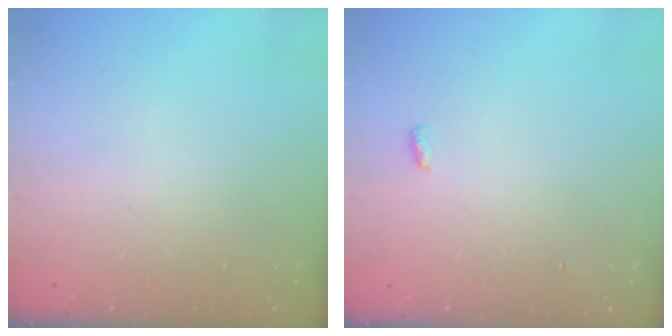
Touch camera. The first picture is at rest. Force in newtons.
{"total": 6.9, "press": 2.6, "slide": 6.4}